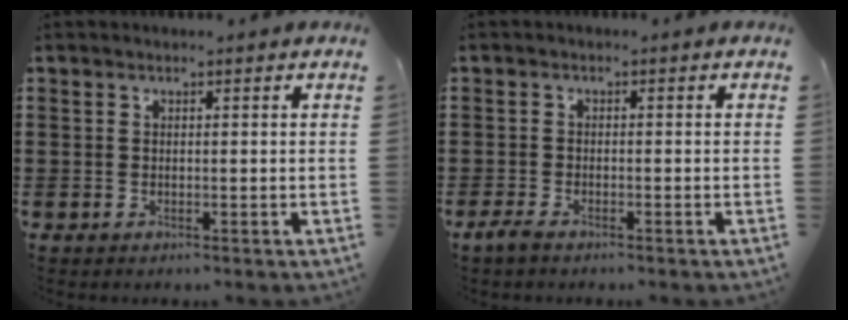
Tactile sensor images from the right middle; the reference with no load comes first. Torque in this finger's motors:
{"motor_torque": [1.08, 0.20, 0.13, 0.04]}